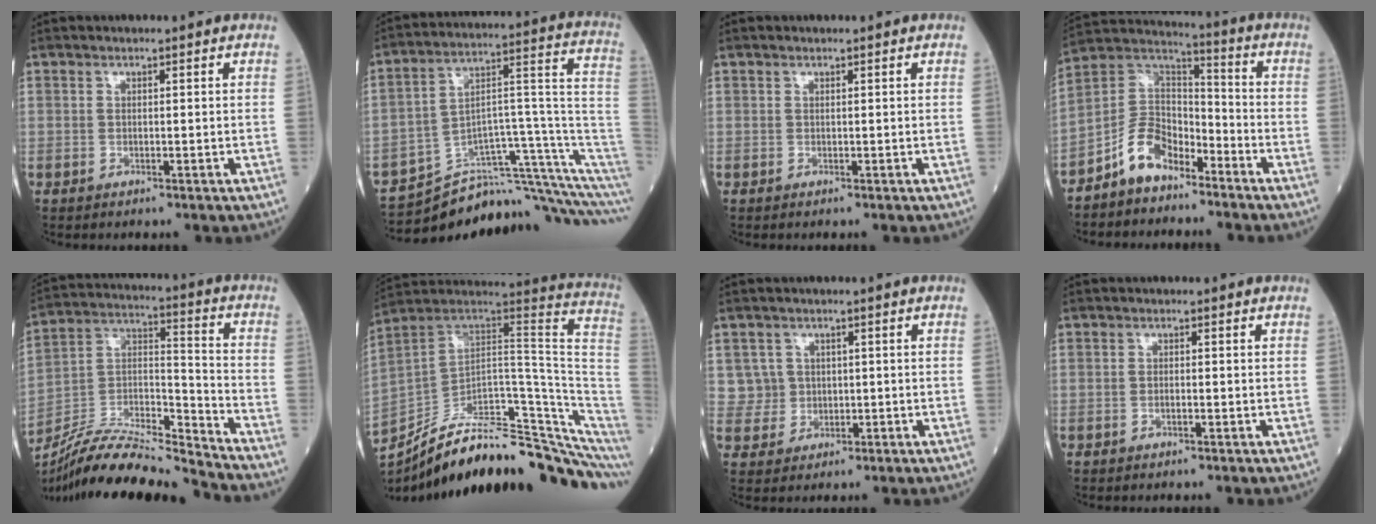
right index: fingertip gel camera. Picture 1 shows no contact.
{"total": 15.5, "force": [-13.7, 0.7, 7.3], "torque": [-0.074, 0.096, -0.202]}
{"total": 0.0}
{"total": 9.3, "force": [-6.3, 5.2, 4.4], "torque": [-0.093, 0.031, -0.127]}
{"total": 18.8, "force": [-17.7, 0.3, 6.4], "torque": [-0.123, 0.021, -0.317]}
{"total": 26.1, "force": [-20.2, 4.4, 16.0], "torque": [-0.151, 0.036, -0.301]}
{"total": 3.8, "force": [0.7, 3.7, -0.2], "torque": [0.013, 0.010, 0.017]}
{"total": 0.7, "force": [-0.3, 0.2, 0.6], "torque": [-0.011, 0.000, -0.005]}